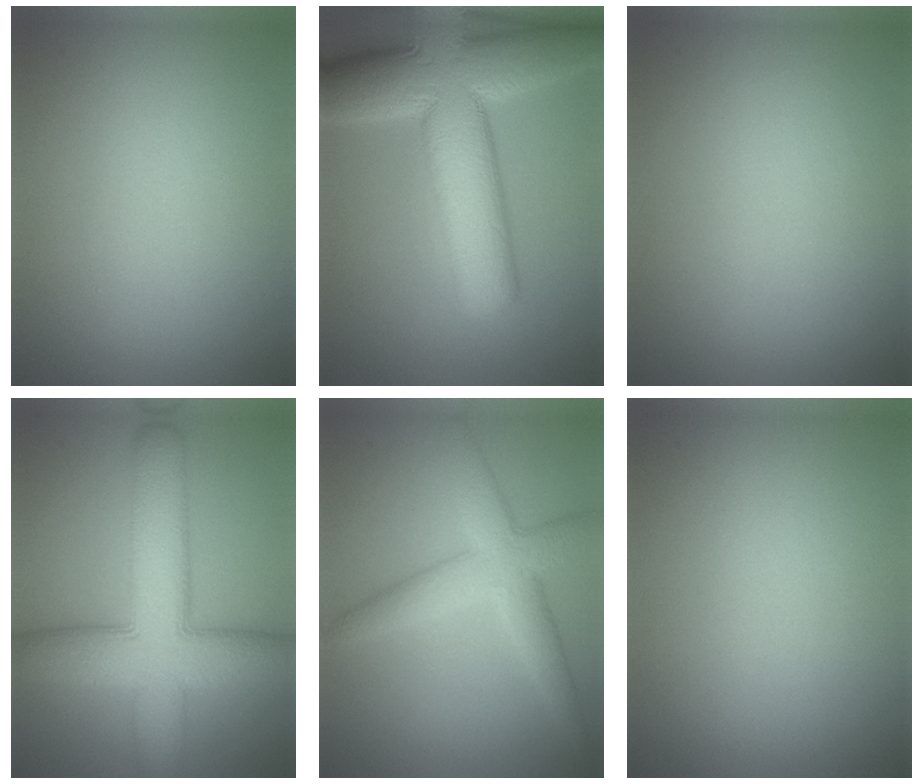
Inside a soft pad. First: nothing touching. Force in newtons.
{"total": 13.5, "press": 13.5, "slide": 0.7}
{"total": 0.0}
{"total": 10.1, "press": 10.1, "slide": 0.4}
{"total": 5.1, "press": 5.1, "slide": 0.2}
{"total": 0.0}